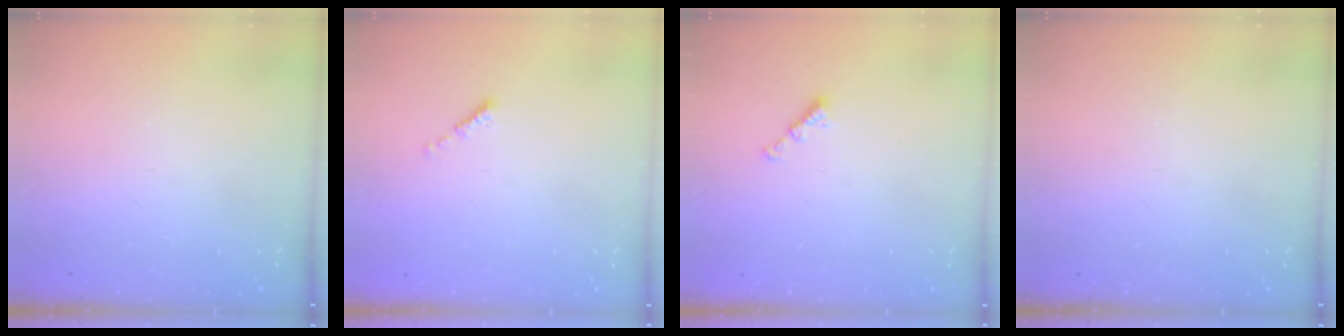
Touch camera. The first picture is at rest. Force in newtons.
{"total": 0.0}
{"total": 2.4, "press": 2.4, "slide": 0.4}
{"total": 0.0}